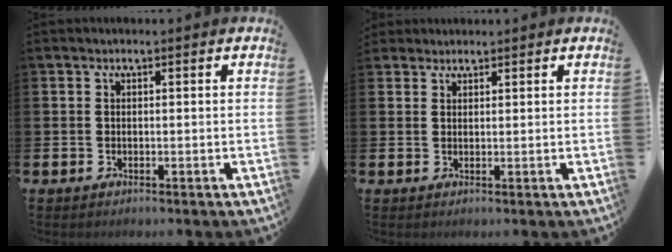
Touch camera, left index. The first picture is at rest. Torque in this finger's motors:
{"motor_torque": [0.22, -0.29, 0.45, 0.19]}